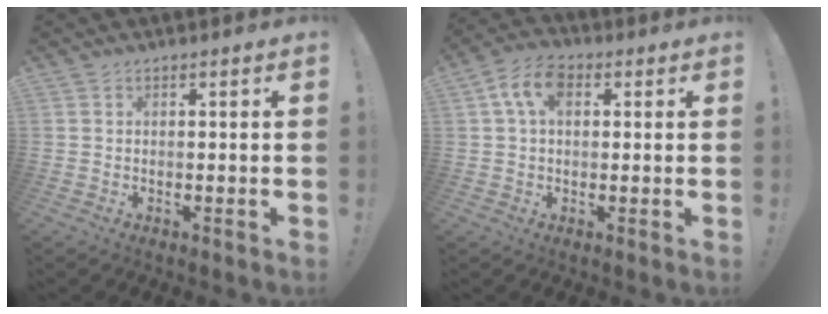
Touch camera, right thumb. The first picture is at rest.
{"total": 8.3, "force": [2.4, 5.3, 5.9], "torque": [-0.111, 0.008, 0.046]}